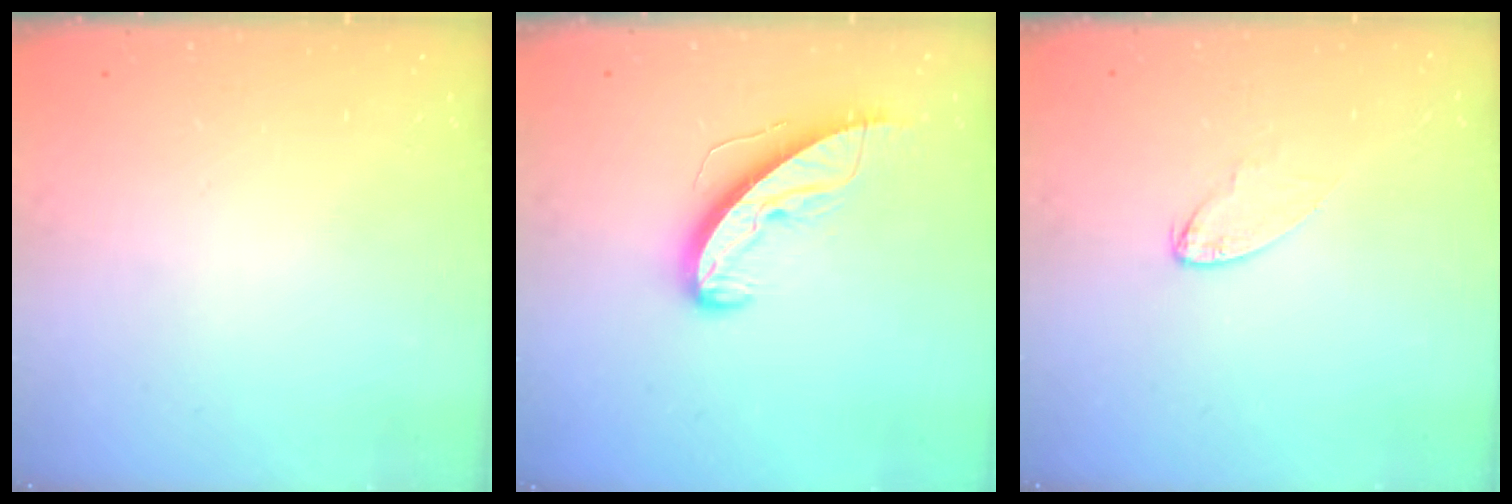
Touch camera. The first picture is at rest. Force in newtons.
{"total": 9.4, "press": 9.4, "slide": 0.5}
{"total": 4.7, "press": 4.6, "slide": 0.4}